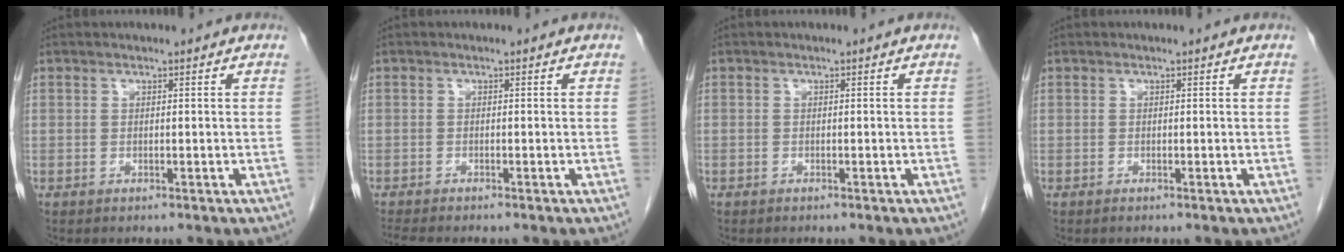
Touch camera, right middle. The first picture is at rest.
{"total": 2.3, "force": [-2.1, 0.0, 0.9], "torque": [-0.018, -0.007, -0.036]}
{"total": 0.0}
{"total": 0.0}